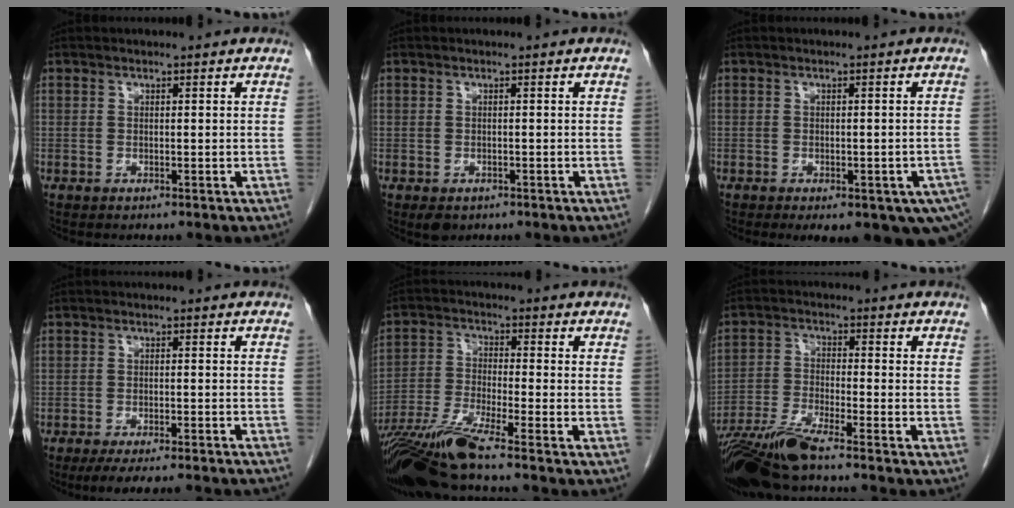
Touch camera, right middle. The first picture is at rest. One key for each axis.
{"total": 2.3, "fx": -1.4, "fy": 1.4, "fz": 1.2, "tx": -0.018, "ty": -0.003, "tz": -0.013}
{"total": 13.6, "fx": -8.2, "fy": 6.2, "fz": 9.0, "tx": -0.085, "ty": -0.015, "tz": -0.092}
{"total": 12.9, "fx": -11.5, "fy": 0.9, "fz": 5.8, "tx": -0.073, "ty": -0.017, "tz": -0.148}
{"total": 10.3, "fx": -8.2, "fy": -1.4, "fz": 5.9, "tx": -0.119, "ty": -0.028, "tz": -0.157}
{"total": 9.8, "fx": -8.2, "fy": -0.9, "fz": 5.3, "tx": -0.097, "ty": -0.026, "tz": -0.151}